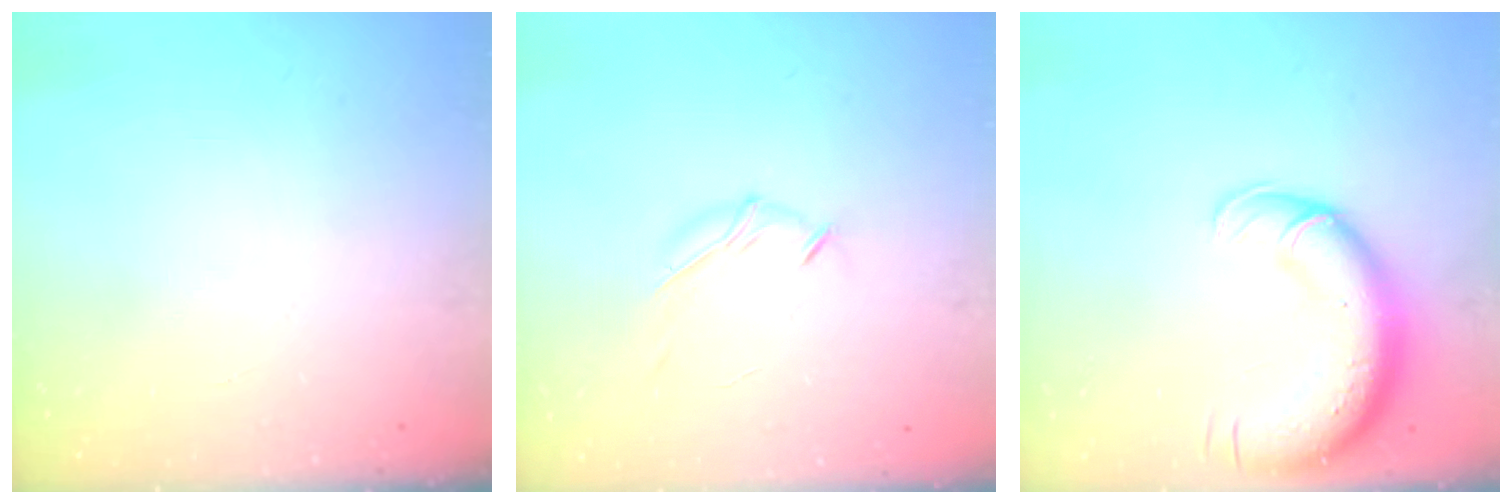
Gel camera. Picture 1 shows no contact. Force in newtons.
{"total": 6.7, "press": 6.6, "slide": 1.2}
{"total": 14.4, "press": 14.0, "slide": 3.4}